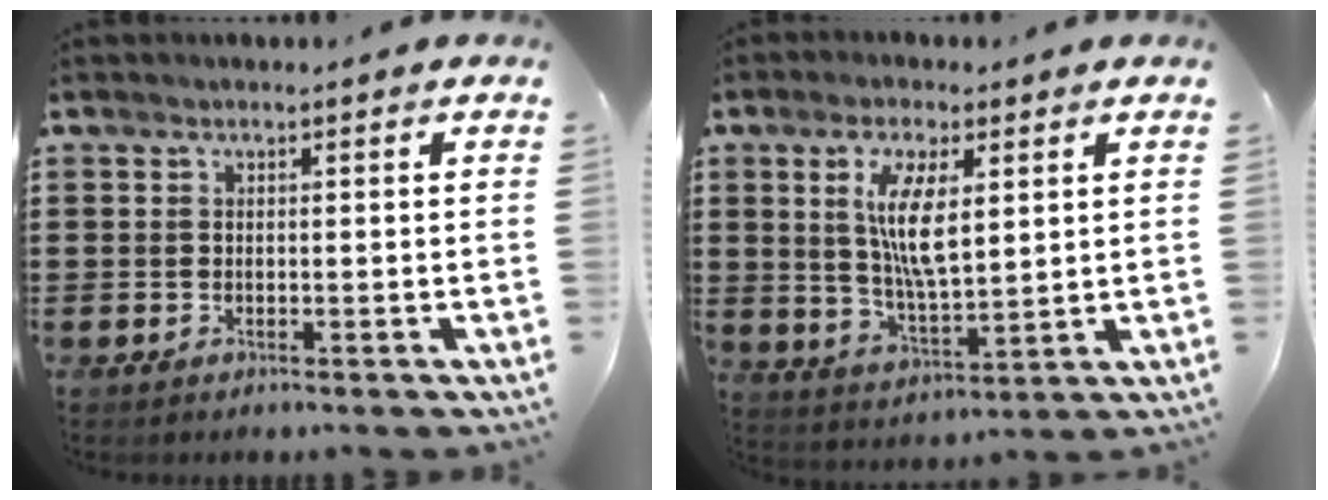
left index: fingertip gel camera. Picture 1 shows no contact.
{"total": 8.7, "force": [2.9, 3.1, 7.6], "torque": [-0.147, 0.004, 0.048]}